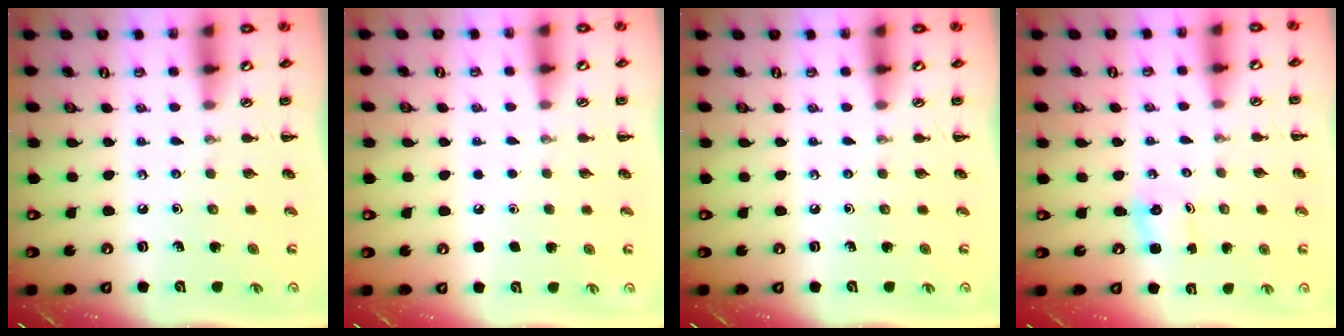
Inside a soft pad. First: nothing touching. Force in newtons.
{"total": 1.8, "press": 1.8, "slide": 0.1}
{"total": 0.0}
{"total": 1.1, "press": 1.1, "slide": 0.4}